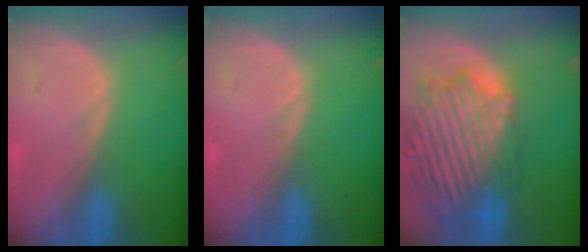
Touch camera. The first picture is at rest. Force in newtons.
{"total": 0.0}
{"total": 14.3, "press": 12.4, "slide": 7.1}